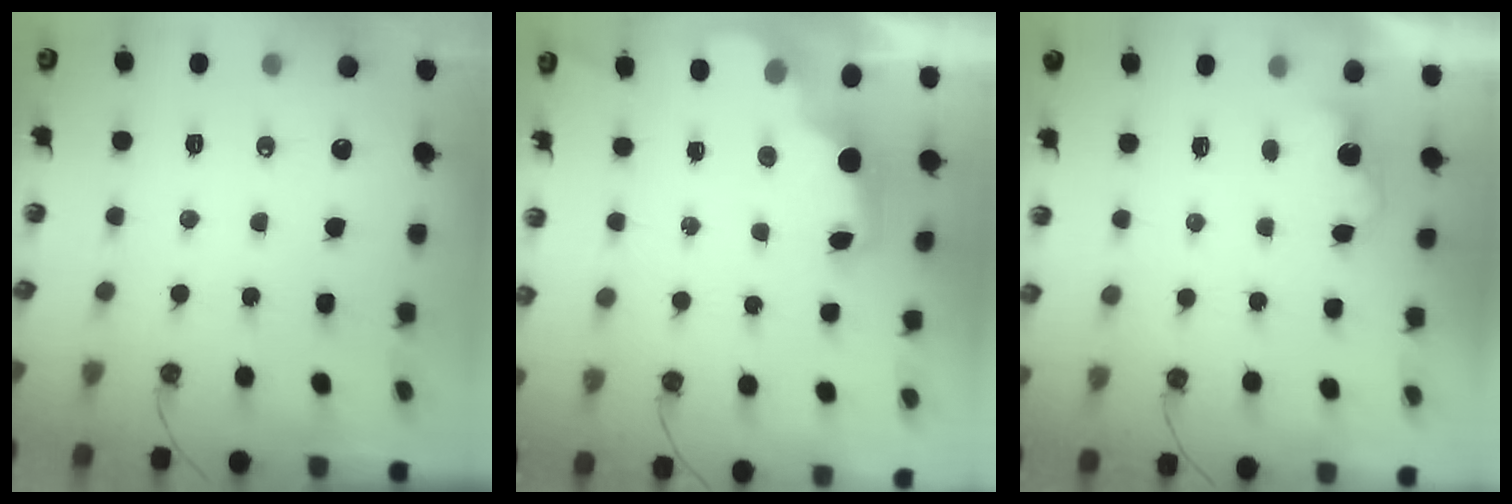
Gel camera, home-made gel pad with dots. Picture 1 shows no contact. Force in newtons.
{"total": 2.7, "press": 2.7, "slide": 0.6}
{"total": 1.6, "press": 1.4, "slide": 0.8}